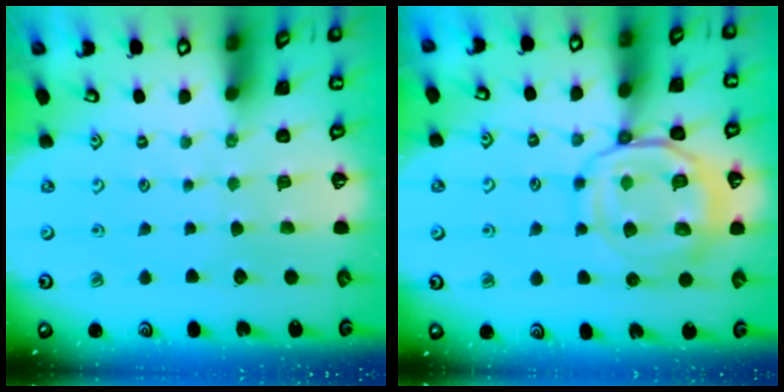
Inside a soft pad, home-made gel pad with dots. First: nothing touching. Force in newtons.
{"total": 14.0, "press": 13.9, "slide": 1.5}